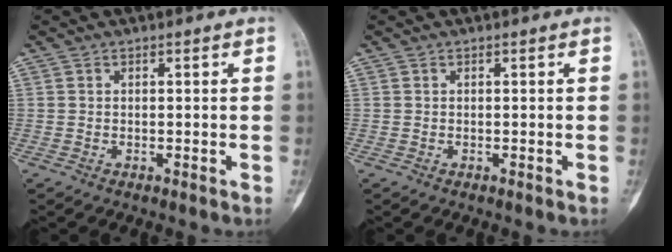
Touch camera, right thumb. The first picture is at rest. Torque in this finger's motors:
{"motor_torque": [-0.01, -0.01, 0.02, -0.02, 0.00]}